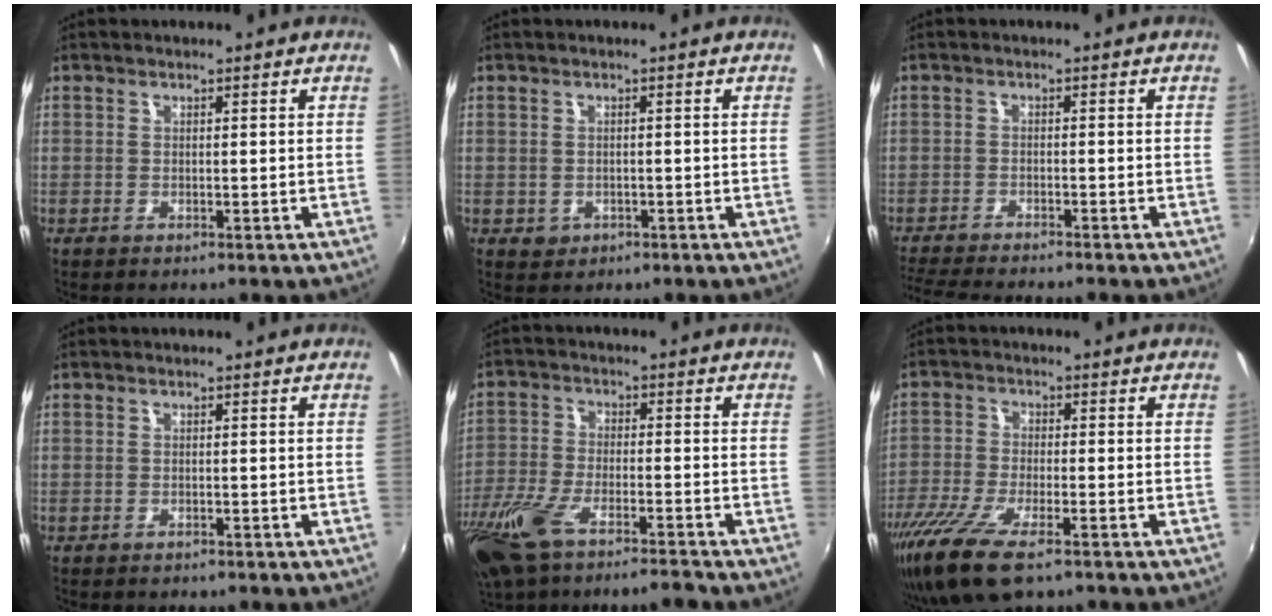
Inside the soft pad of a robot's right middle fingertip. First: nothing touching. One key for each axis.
{"total": 2.2, "fx": -0.6, "fy": 2.0, "fz": 0.7, "tx": -0.016, "ty": -0.004, "tz": -0.004}
{"total": 8.1, "fx": -7.4, "fy": 0.2, "fz": 3.2, "tx": -0.085, "ty": -0.026, "tz": -0.126}
{"total": 0.9, "fx": -0.8, "fy": 0.5, "fz": 0.1, "tx": -0.007, "ty": -0.002, "tz": -0.011}
{"total": 13.6, "fx": -9.9, "fy": 3.4, "fz": 8.7, "tx": -0.209, "ty": -0.038, "tz": -0.191}
{"total": 11.2, "fx": -7.5, "fy": 3.1, "fz": 7.7, "tx": -0.177, "ty": -0.038, "tz": -0.146}